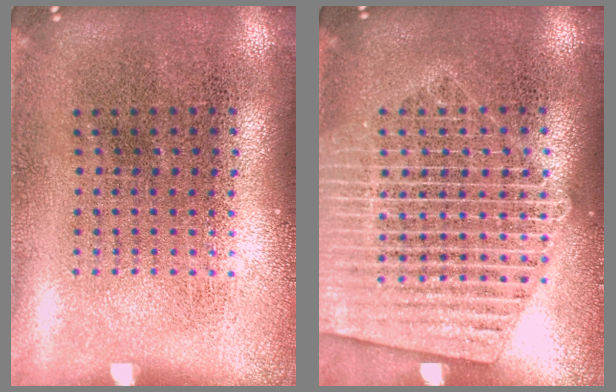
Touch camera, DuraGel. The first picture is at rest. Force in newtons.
{"total": 2.3, "press": 2.2, "slide": 0.2}